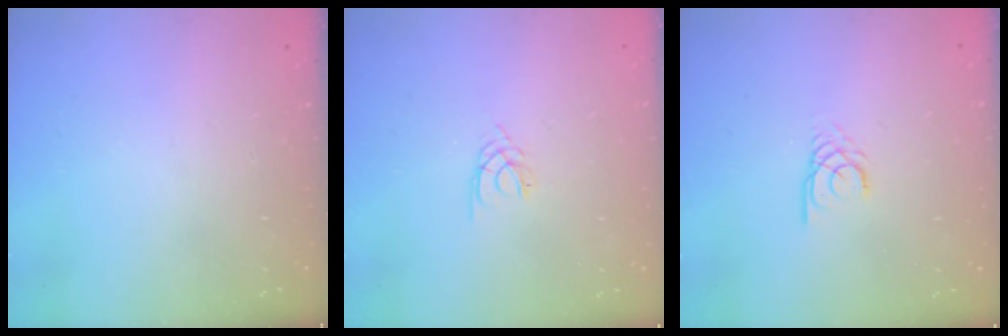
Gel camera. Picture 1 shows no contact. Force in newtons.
{"total": 1.6, "press": 1.6, "slide": 0.3}
{"total": 2.2, "press": 2.2, "slide": 0.2}